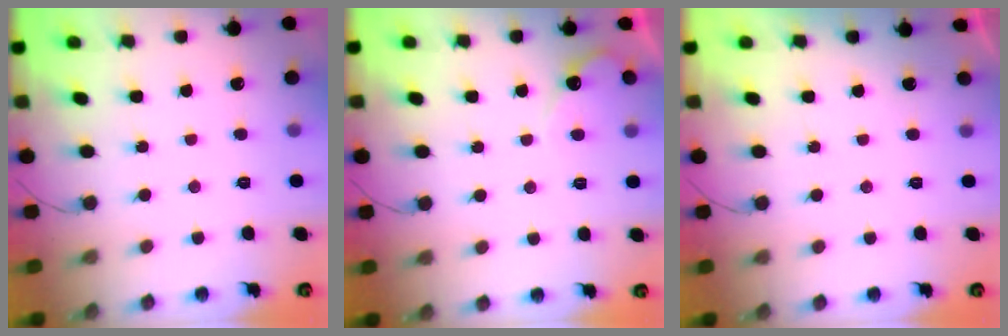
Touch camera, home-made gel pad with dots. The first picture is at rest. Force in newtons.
{"total": 5.6, "press": 5.6, "slide": 0.3}
{"total": 0.8, "press": 0.8, "slide": 0.1}